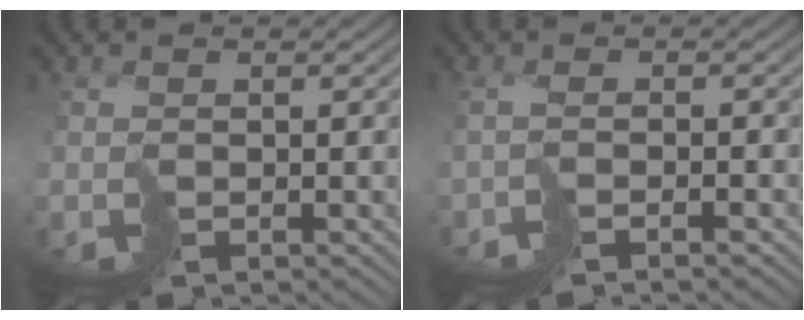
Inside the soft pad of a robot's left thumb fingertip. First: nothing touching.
{"total": 2.2, "force": [-1.9, -0.6, 1.0], "torque": [-0.014, 0.005, -0.036]}